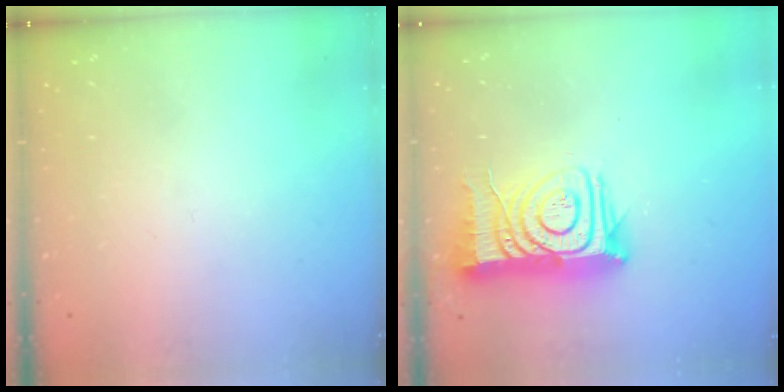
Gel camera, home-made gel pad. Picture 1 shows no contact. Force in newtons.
{"total": 15.9, "press": 15.8, "slide": 1.6}